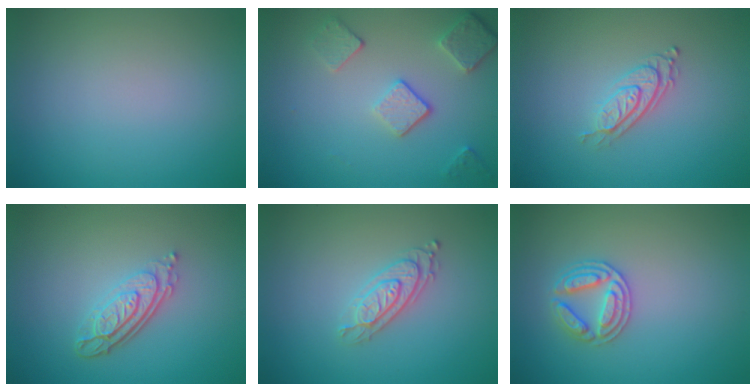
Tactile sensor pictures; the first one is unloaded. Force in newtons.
{"total": 3.5, "press": 2.7, "slide": 2.1}
{"total": 2.8, "press": 2.1, "slide": 1.9}
{"total": 4.0, "press": 2.8, "slide": 2.8}
{"total": 2.6, "press": 2.3, "slide": 1.3}
{"total": 2.7, "press": 2.7, "slide": 0.4}